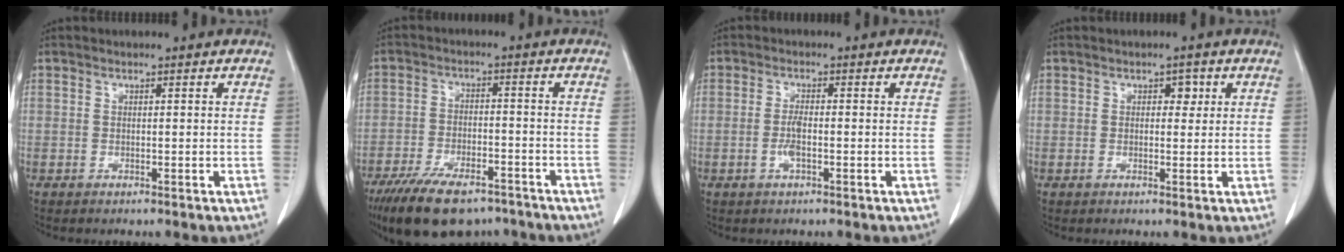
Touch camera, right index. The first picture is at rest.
{"total": 14.7, "force": [-11.1, 5.7, 7.8], "torque": [-0.147, -0.012, -0.180]}
{"total": 2.6, "force": [-0.8, 0.6, 2.4], "torque": [-0.053, 0.000, -0.016]}
{"total": 1.9, "force": [0.7, 1.2, 1.2], "torque": [-0.010, 0.005, 0.007]}